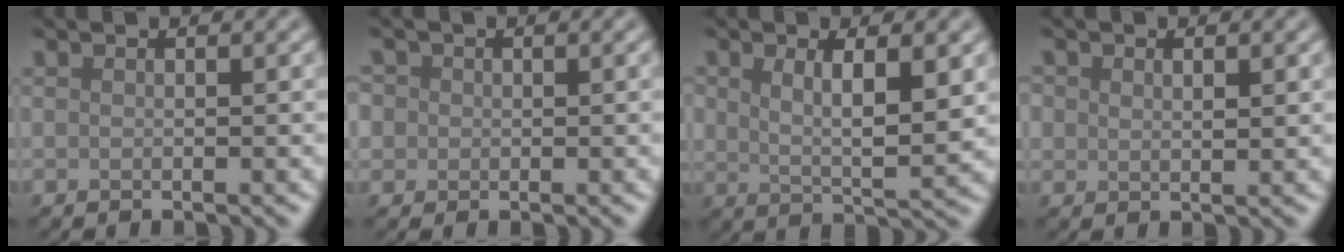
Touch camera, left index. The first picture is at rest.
{"total": 3.3, "force": [1.0, 2.8, 1.3], "torque": [-0.018, 0.023, -0.001]}
{"total": 4.4, "force": [1.7, 1.7, 3.7], "torque": [-0.073, -0.007, 0.033]}
{"total": 1.8, "force": [0.8, 1.3, 0.9], "torque": [-0.015, -0.001, 0.016]}